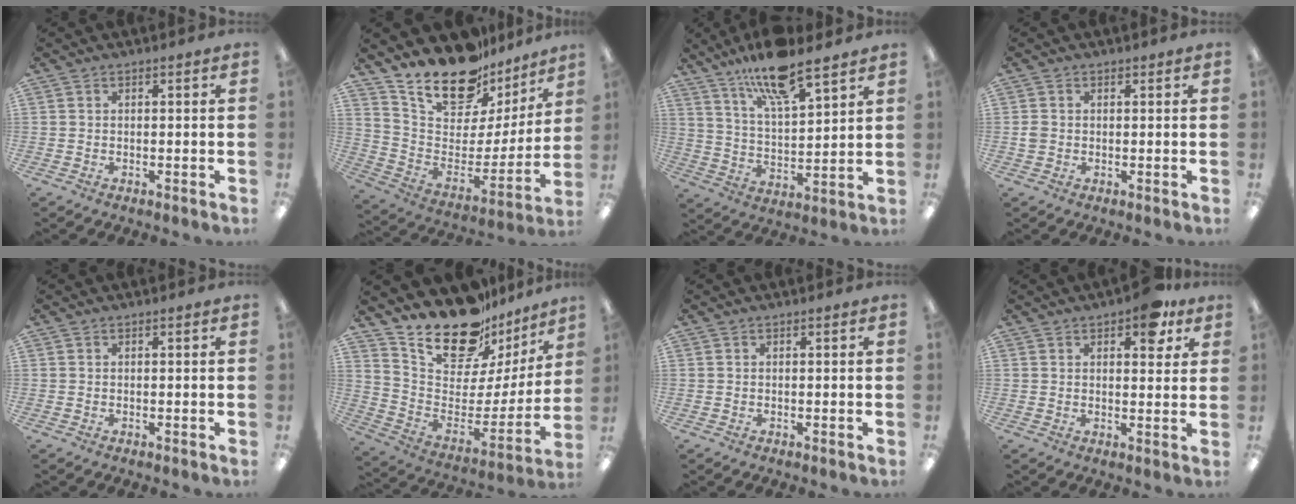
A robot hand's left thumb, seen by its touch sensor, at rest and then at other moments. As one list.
[{"total": 20.4, "force": [17.0, 8.7, 7.1], "torque": [-0.138, -0.121, 0.306]}, {"total": 14.2, "force": [11.4, 3.8, 7.7], "torque": [-0.140, -0.060, 0.197]}, {"total": 1.7, "force": [0.0, 1.6, 0.5], "torque": [-0.010, 0.004, -0.002]}, {"total": 0.0}, {"total": 23.0, "force": [18.9, 9.5, 9.0], "torque": [-0.153, -0.130, 0.337]}, {"total": 0.0}, {"total": 7.6, "force": [4.5, 3.5, 4.9], "torque": [-0.050, -0.018, 0.072]}]